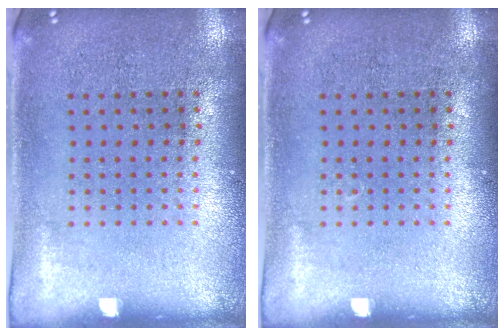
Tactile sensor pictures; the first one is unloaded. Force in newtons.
{"total": 0.0}